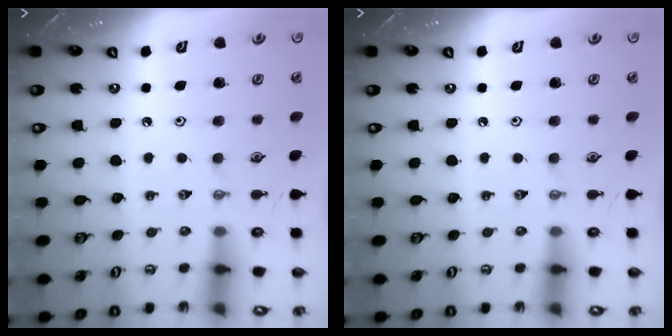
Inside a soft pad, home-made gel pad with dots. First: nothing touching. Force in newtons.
{"total": 0.0}